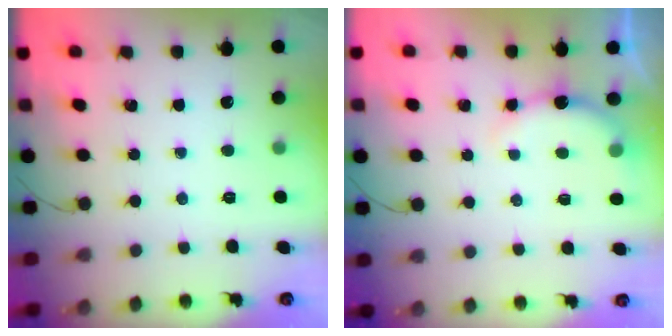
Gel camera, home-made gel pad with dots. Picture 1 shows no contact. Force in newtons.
{"total": 4.8, "press": 4.8, "slide": 0.8}